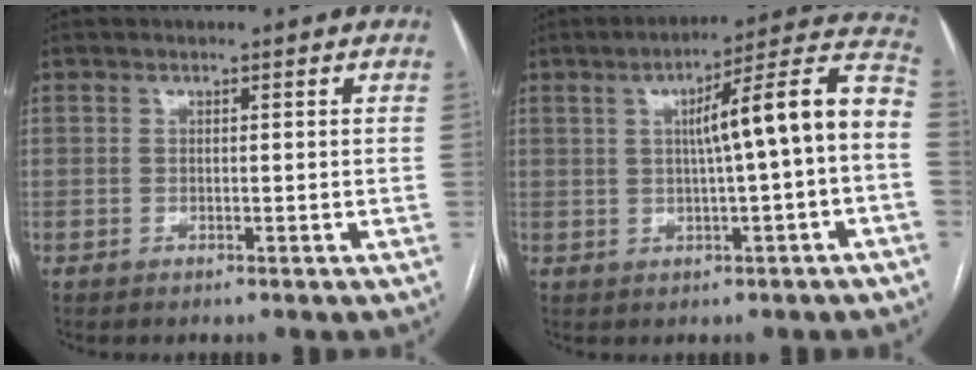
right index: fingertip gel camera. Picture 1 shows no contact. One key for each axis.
{"total": 12.8, "fx": 0.3, "fy": 0.4, "fz": 12.8, "tx": -0.178, "ty": 0.036, "tz": 0.003}